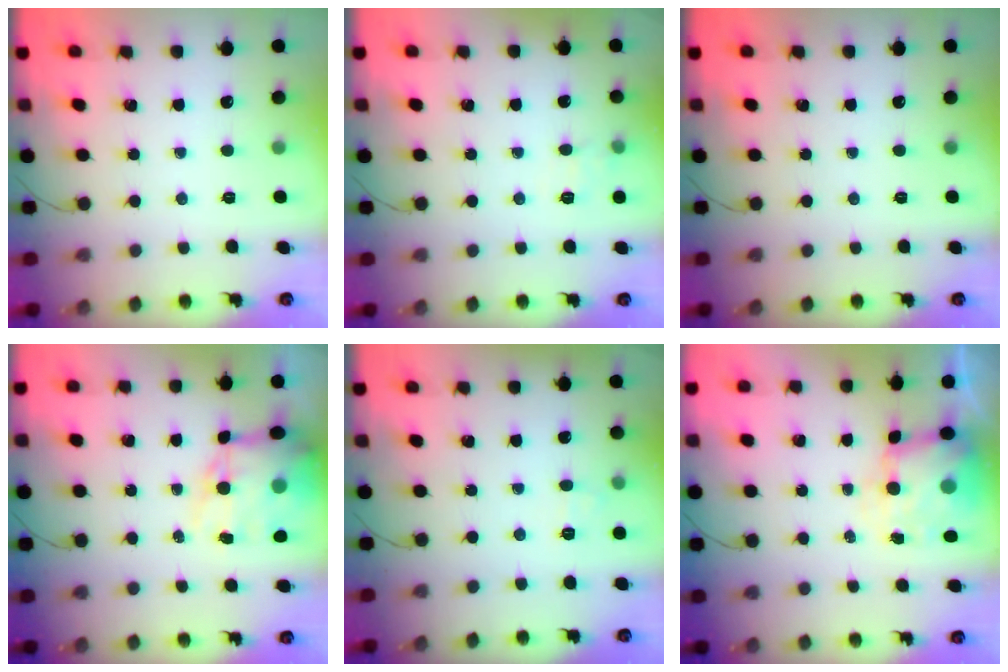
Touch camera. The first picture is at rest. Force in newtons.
{"total": 7.7, "press": 7.4, "slide": 1.8}
{"total": 0.0}
{"total": 14.0, "press": 13.6, "slide": 3.3}
{"total": 5.8, "press": 5.6, "slide": 1.6}
{"total": 8.2, "press": 8.0, "slide": 1.8}